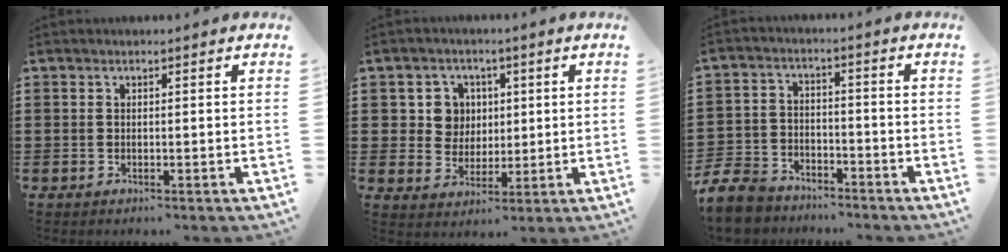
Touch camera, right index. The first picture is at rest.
{"total": 5.8, "force": [1.5, 5.3, 1.9], "torque": [-0.062, 0.019, 0.026]}
{"total": 7.5, "force": [-7.0, 2.2, 1.6], "torque": [-0.059, 0.012, -0.143]}